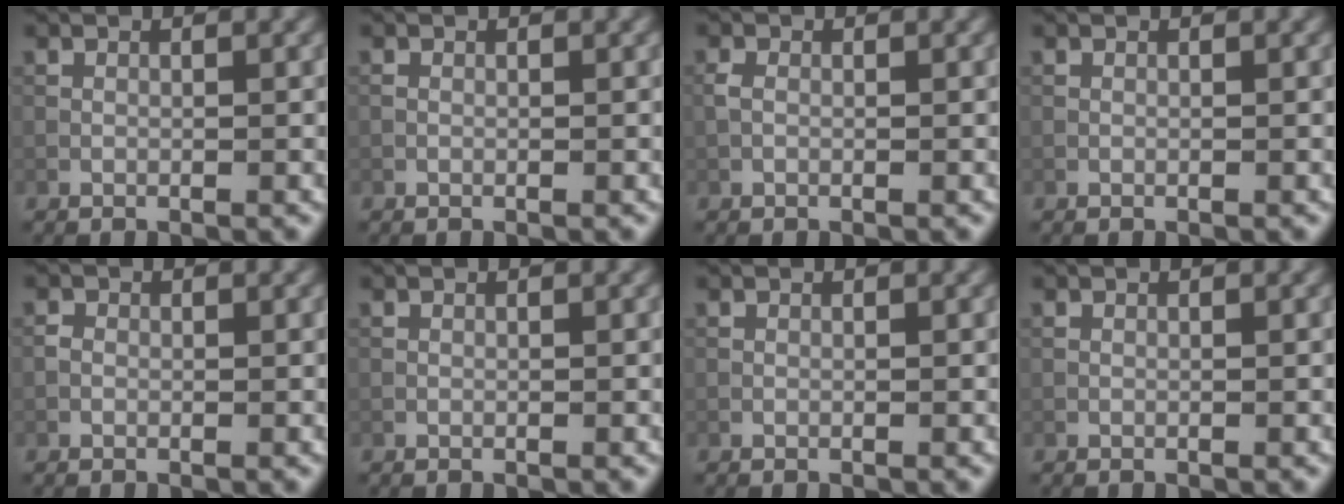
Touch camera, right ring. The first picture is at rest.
{"total": 0.0}
{"total": 0.9, "force": [-0.2, 0.6, 0.6], "torque": [-0.017, 0.002, -0.006]}
{"total": 0.0}
{"total": 0.7, "force": [-0.2, 0.6, 0.3], "torque": [-0.003, -0.001, -0.007]}
{"total": 0.0}
{"total": 0.0}
{"total": 0.0}